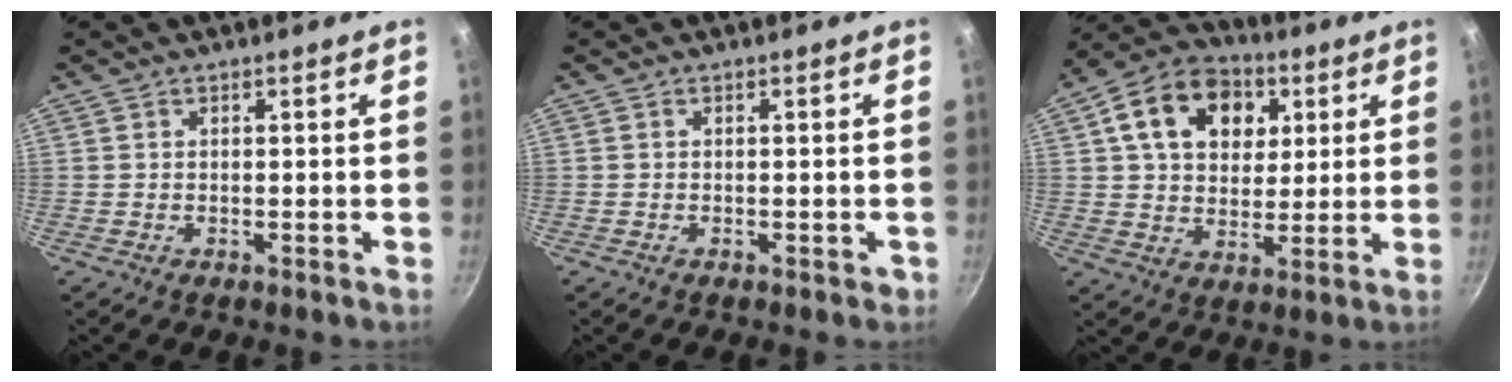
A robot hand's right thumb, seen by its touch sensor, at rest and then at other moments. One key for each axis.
{"total": 1.1, "fx": -0.4, "fy": 0.8, "fz": 0.6, "tx": 0.000, "ty": 0.004, "tz": -0.005}
{"total": 16.6, "fx": 5.5, "fy": 12.2, "fz": 9.8, "tx": -0.136, "ty": 0.007, "tz": 0.082}